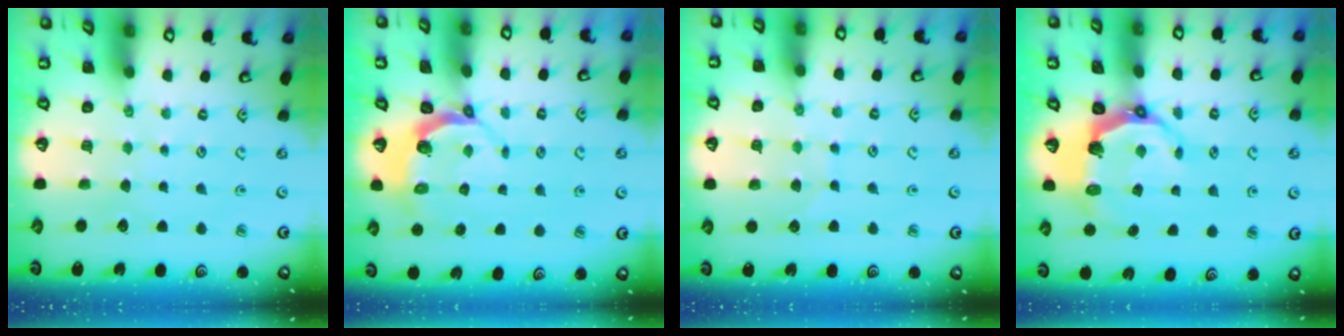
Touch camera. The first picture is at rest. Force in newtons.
{"total": 4.5, "press": 3.5, "slide": 3.0}
{"total": 6.8, "press": 6.7, "slide": 0.4}
{"total": 7.4, "press": 5.6, "slide": 4.8}